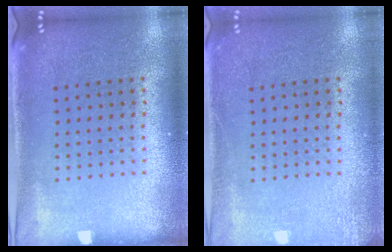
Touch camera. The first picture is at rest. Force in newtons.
{"total": 1.7, "press": 1.7, "slide": 0.3}